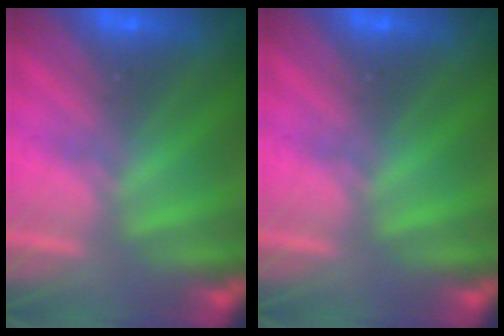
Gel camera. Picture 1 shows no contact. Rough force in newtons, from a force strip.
{"total": 0.0}